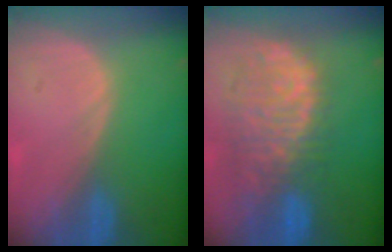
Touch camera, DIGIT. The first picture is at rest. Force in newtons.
{"total": 11.5, "press": 9.7, "slide": 6.3}